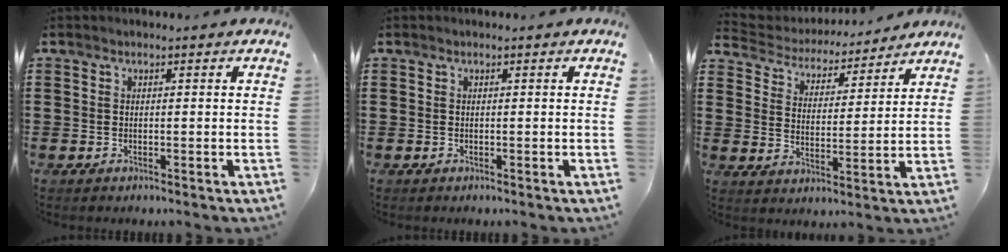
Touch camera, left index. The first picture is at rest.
{"total": 0.0}
{"total": 4.2, "force": [4.1, 0.6, 0.0], "torque": [-0.027, -0.032, 0.067]}